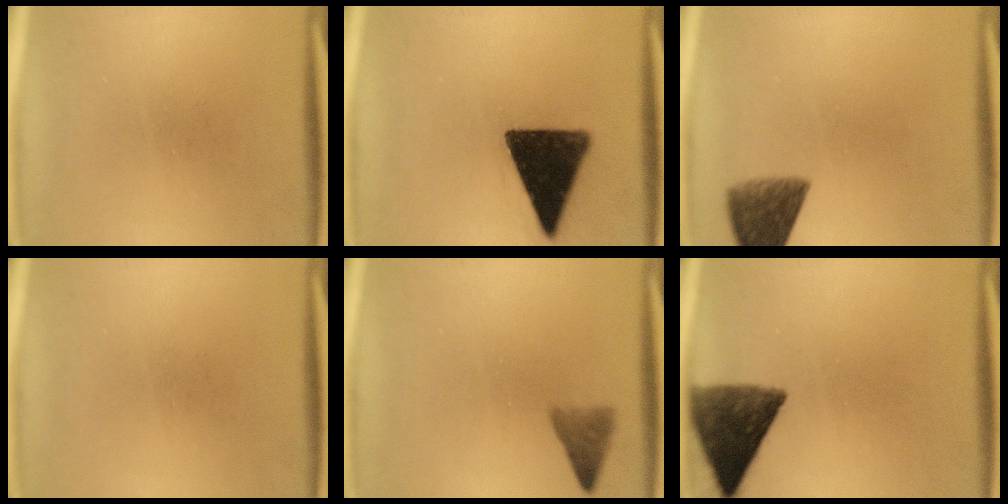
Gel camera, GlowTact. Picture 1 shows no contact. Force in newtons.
{"total": 15.2}
{"total": 7.4}
{"total": 0.0}
{"total": 2.6}
{"total": 10.7}